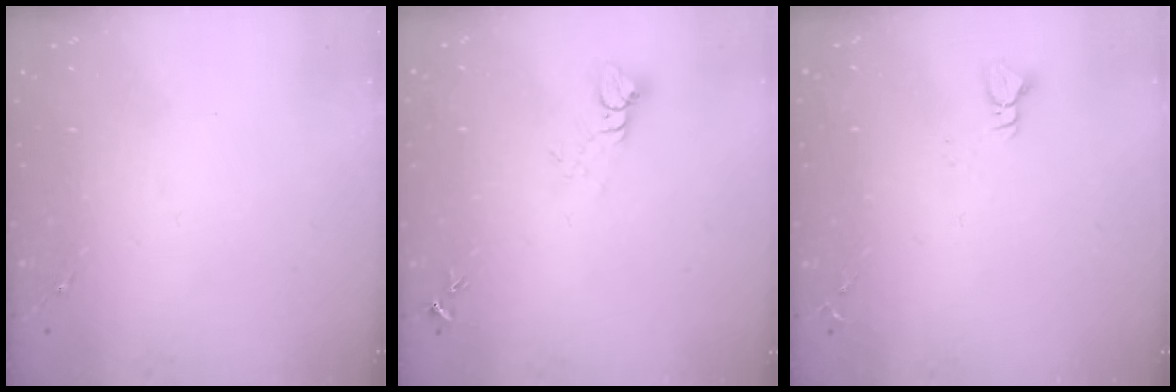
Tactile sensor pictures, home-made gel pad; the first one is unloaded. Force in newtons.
{"total": 5.0, "press": 5.0, "slide": 0.4}
{"total": 3.0, "press": 3.0, "slide": 0.3}